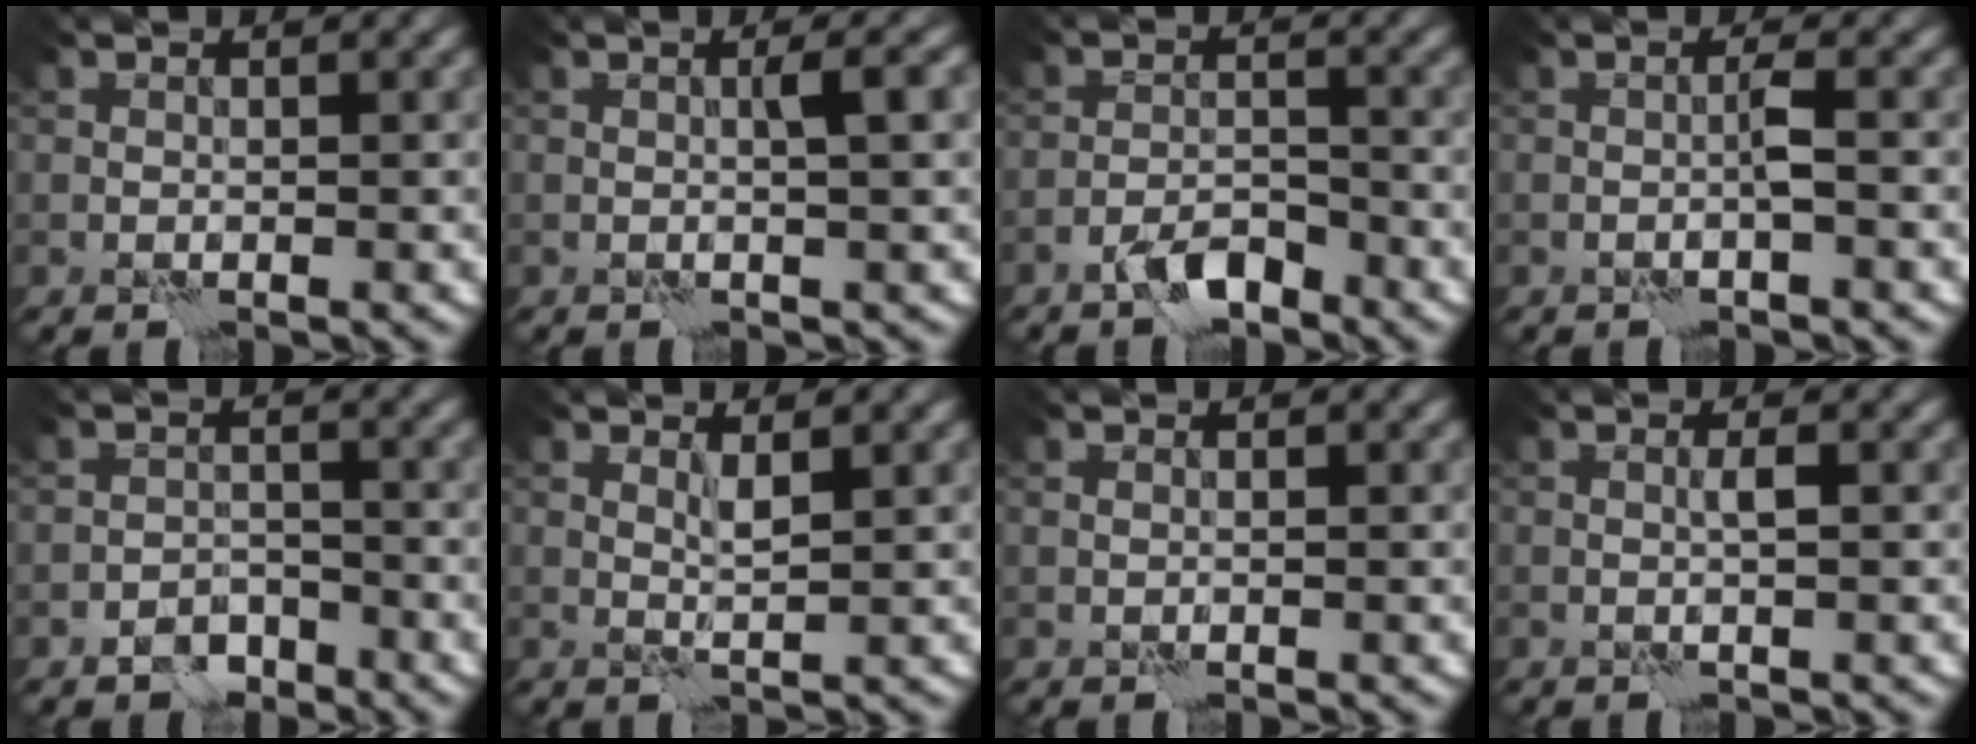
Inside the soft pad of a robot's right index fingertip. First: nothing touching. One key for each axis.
{"total": 2.0, "fx": 0.2, "fy": -0.1, "fz": 2.0, "tx": -0.034, "ty": 0.004, "tz": 0.002}
{"total": 2.9, "fx": -2.4, "fy": 0.7, "fz": 1.5, "tx": -0.026, "ty": 0.009, "tz": -0.049}
{"total": 1.2, "fx": -0.5, "fy": -0.4, "fz": 1.0, "tx": -0.020, "ty": 0.008, "tz": -0.010}
{"total": 2.4, "fx": -1.9, "fy": 1.3, "fz": 0.6, "tx": -0.005, "ty": 0.006, "tz": -0.038}
{"total": 0.9, "fx": 0.7, "fy": -0.4, "fz": 0.5, "tx": -0.017, "ty": -0.001, "tz": 0.012}
{"total": 0.0}
{"total": 0.8, "fx": 0.0, "fy": -0.3, "fz": 0.8, "tx": -0.016, "ty": 0.003, "tz": 0.000}